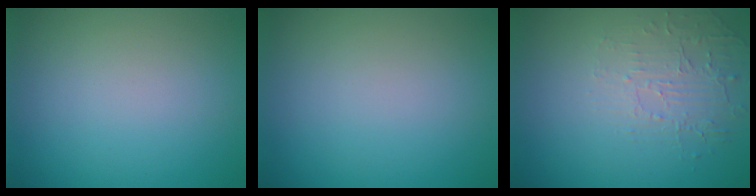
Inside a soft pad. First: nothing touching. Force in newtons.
{"total": 0.0}
{"total": 1.9, "press": 1.0, "slide": 1.6}